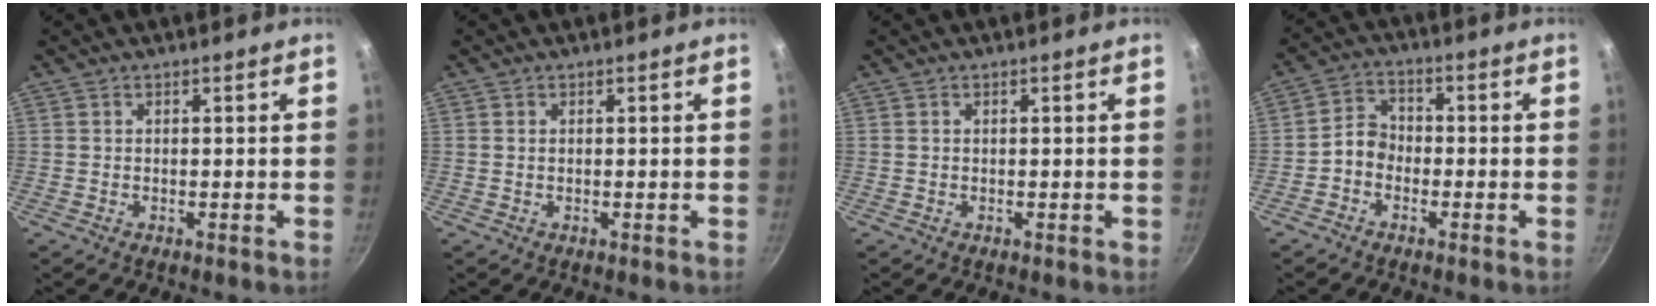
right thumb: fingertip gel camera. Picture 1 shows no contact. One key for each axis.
{"total": 0.5, "fx": 0.1, "fy": 0.3, "fz": 0.4, "tx": -0.007, "ty": 0.001, "tz": 0.002}
{"total": 0.0}
{"total": 4.4, "fx": -1.7, "fy": 3.5, "fz": 2.1, "tx": -0.021, "ty": 0.026, "tz": -0.042}